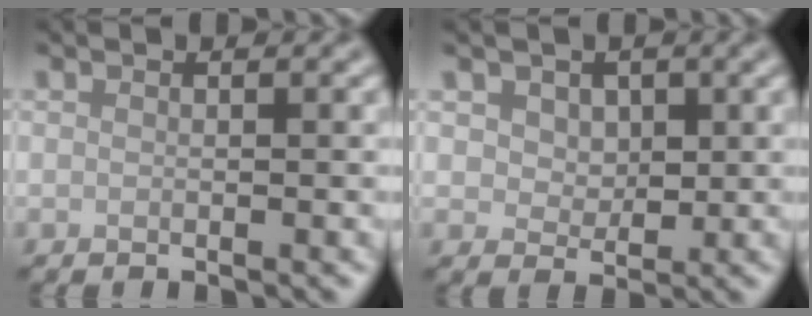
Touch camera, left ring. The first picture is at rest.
{"total": 3.3, "force": [1.5, 2.5, 1.6], "torque": [-0.041, -0.008, 0.033]}